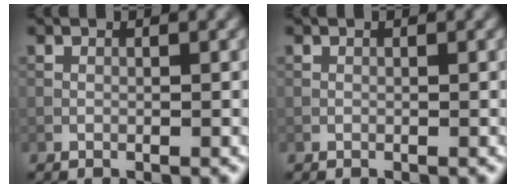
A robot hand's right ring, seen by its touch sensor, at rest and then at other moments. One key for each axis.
{"total": 0.0}